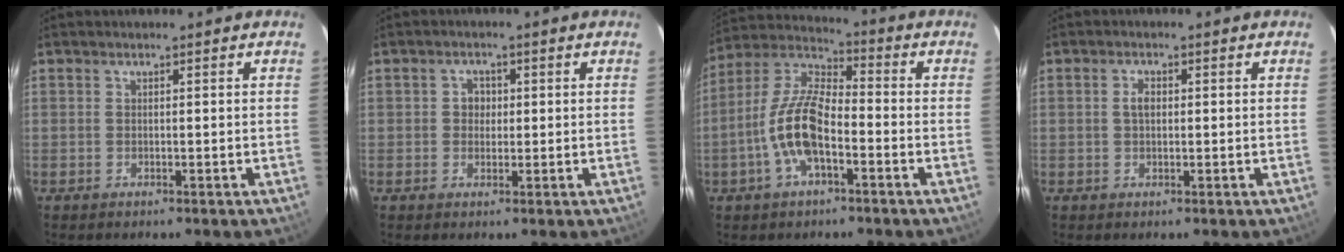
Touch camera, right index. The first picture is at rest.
{"total": 2.4, "force": [0.1, 2.3, 0.8], "torque": [-0.009, 0.009, 0.000]}
{"total": 12.6, "force": [-4.3, 5.0, 10.8], "torque": [-0.230, 0.007, -0.083]}
{"total": 2.1, "force": [0.2, 1.3, 1.6], "torque": [-0.030, 0.006, 0.003]}